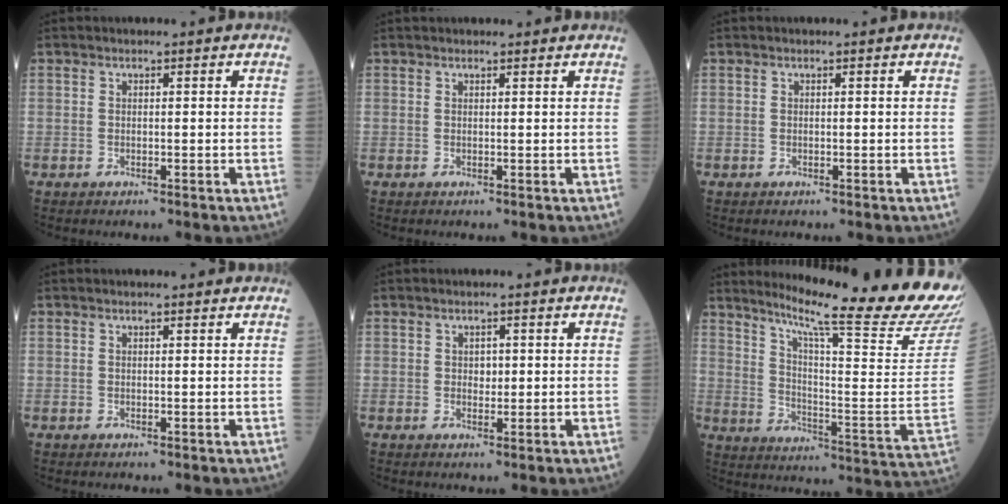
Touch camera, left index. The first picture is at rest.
{"total": 3.7, "force": [3.5, 0.5, 1.0], "torque": [-0.012, 0.028, 0.043]}
{"total": 0.0}
{"total": 1.8, "force": [1.7, 0.1, 0.6], "torque": [-0.011, 0.010, 0.020]}
{"total": 1.3, "force": [0.4, 0.9, 0.8], "torque": [-0.012, 0.002, 0.006]}
{"total": 25.6, "force": [22.1, -1.4, 12.9], "torque": [-0.207, -0.106, 0.293]}